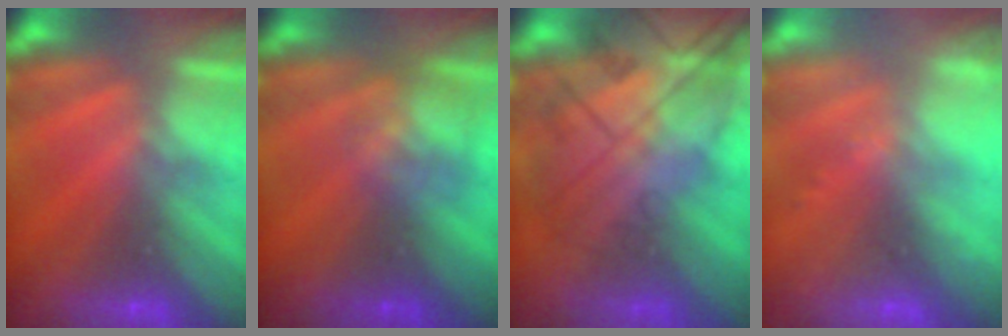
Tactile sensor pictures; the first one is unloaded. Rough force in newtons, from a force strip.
{"total": 2.7}
{"total": 10.8}
{"total": 2.4}